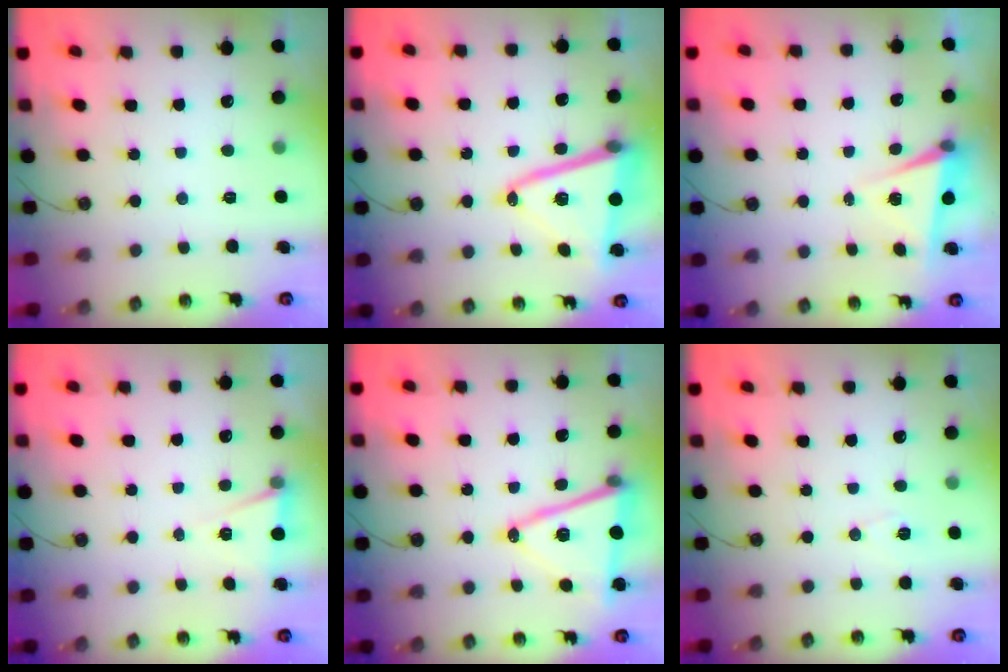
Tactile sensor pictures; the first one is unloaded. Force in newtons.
{"total": 16.9, "press": 16.7, "slide": 2.4}
{"total": 5.3, "press": 4.0, "slide": 3.6}
{"total": 4.9, "press": 2.1, "slide": 4.4}
{"total": 14.7, "press": 14.2, "slide": 3.8}
{"total": 6.0, "press": 4.8, "slide": 3.6}